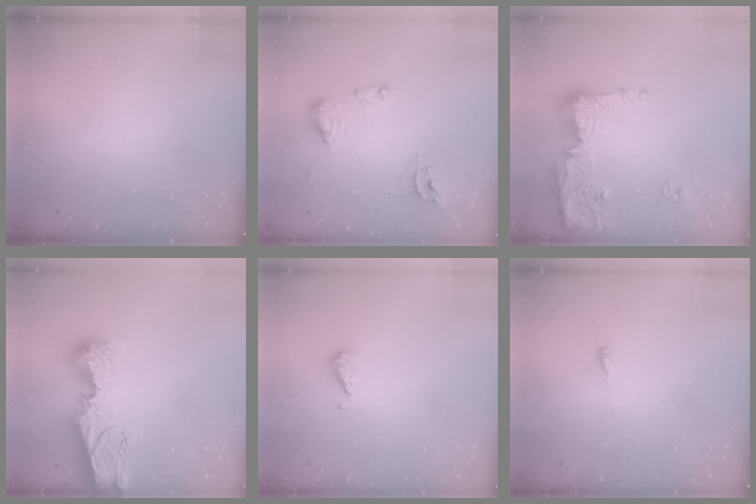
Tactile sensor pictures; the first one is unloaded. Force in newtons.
{"total": 12.1, "press": 12.0, "slide": 1.2}
{"total": 14.7, "press": 14.6, "slide": 1.6}
{"total": 12.9, "press": 12.9, "slide": 1.4}
{"total": 4.8, "press": 4.7, "slide": 0.9}
{"total": 4.4, "press": 4.4, "slide": 0.5}